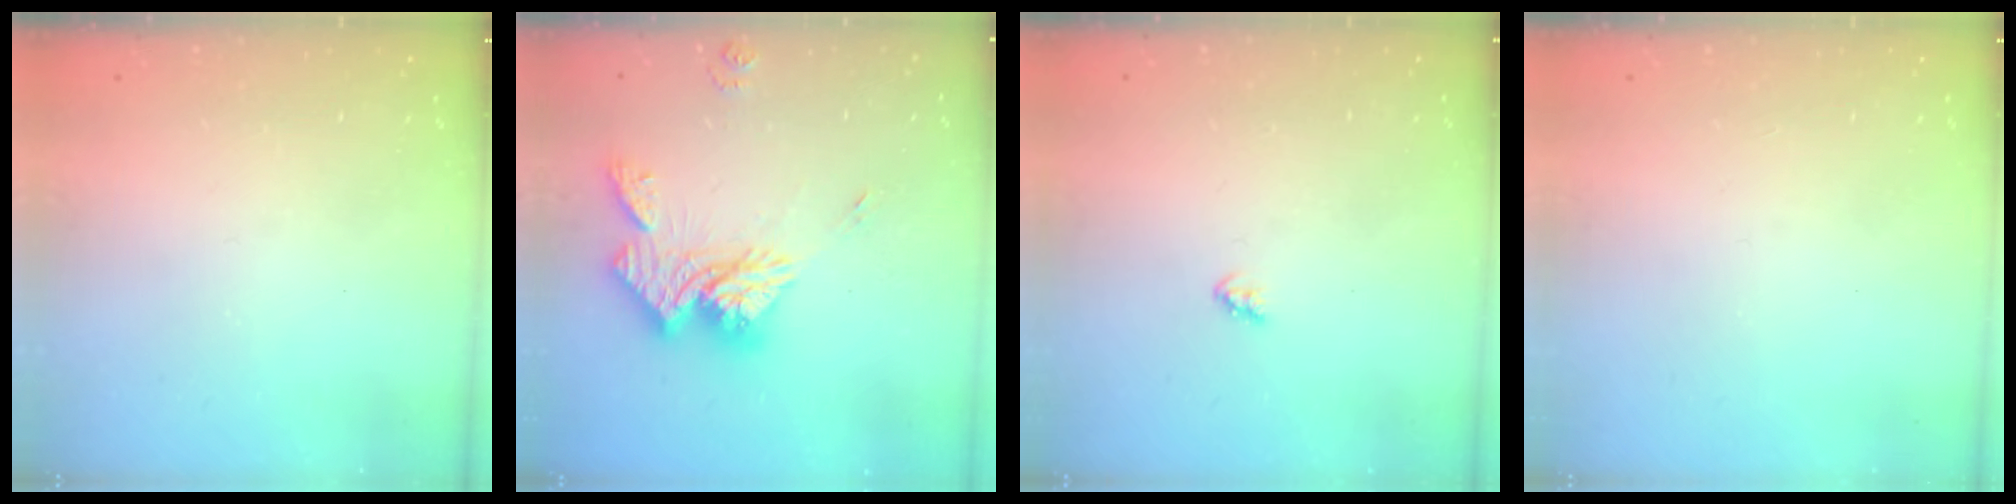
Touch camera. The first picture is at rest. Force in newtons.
{"total": 16.0, "press": 15.9, "slide": 1.7}
{"total": 2.7, "press": 2.7, "slide": 0.3}
{"total": 0.0}